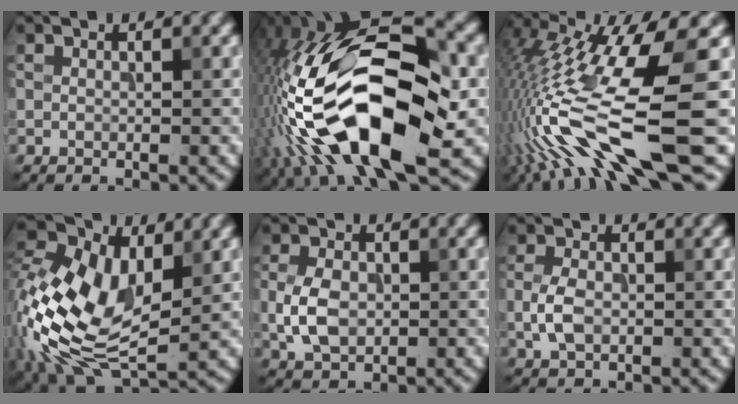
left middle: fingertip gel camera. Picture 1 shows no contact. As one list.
[{"total": 16.2, "force": [-4.7, 6.2, 14.2], "torque": [-0.246, 0.030, -0.089]}, {"total": 14.1, "force": [-2.8, 3.3, 13.5], "torque": [-0.272, 0.002, -0.036]}, {"total": 11.6, "force": [-0.7, 7.1, 9.1], "torque": [-0.199, 0.008, -0.030]}, {"total": 4.0, "force": [-0.4, 2.9, 2.7], "torque": [-0.058, 0.001, -0.009]}, {"total": 2.7, "force": [-0.4, 1.8, 1.9], "torque": [-0.043, 0.000, -0.010]}]